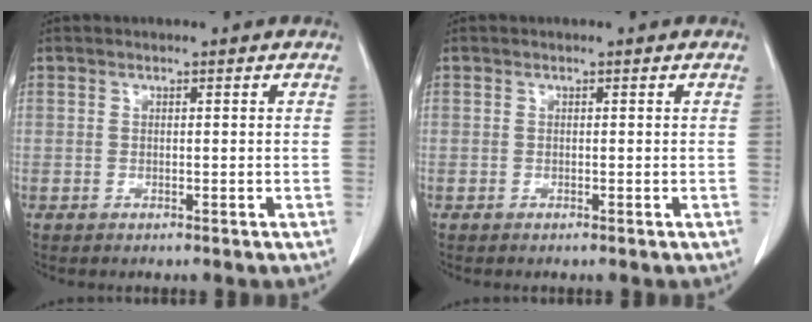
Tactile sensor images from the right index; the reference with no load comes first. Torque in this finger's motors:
{"motor_torque": [0.03, -0.04, -0.02, 0.01]}